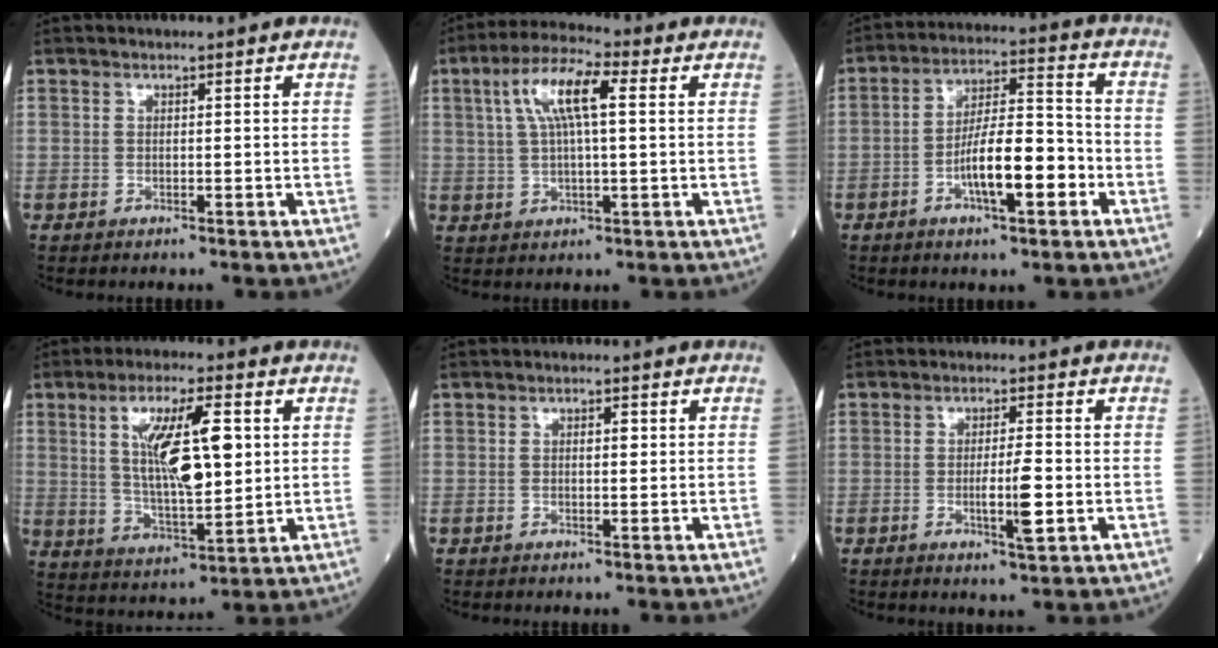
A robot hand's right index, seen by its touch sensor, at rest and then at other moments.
{"total": 9.6, "force": [2.7, 2.3, 8.9], "torque": [-0.180, 0.022, 0.051]}
{"total": 10.8, "force": [-3.7, 2.6, 9.8], "torque": [-0.178, 0.015, -0.062]}
{"total": 12.7, "force": [3.0, 3.2, 11.9], "torque": [-0.230, 0.002, 0.058]}
{"total": 2.6, "force": [0.3, 0.4, 2.5], "torque": [-0.049, 0.004, 0.007]}
{"total": 5.2, "force": [-1.0, 0.5, 5.1], "torque": [-0.090, -0.007, -0.013]}